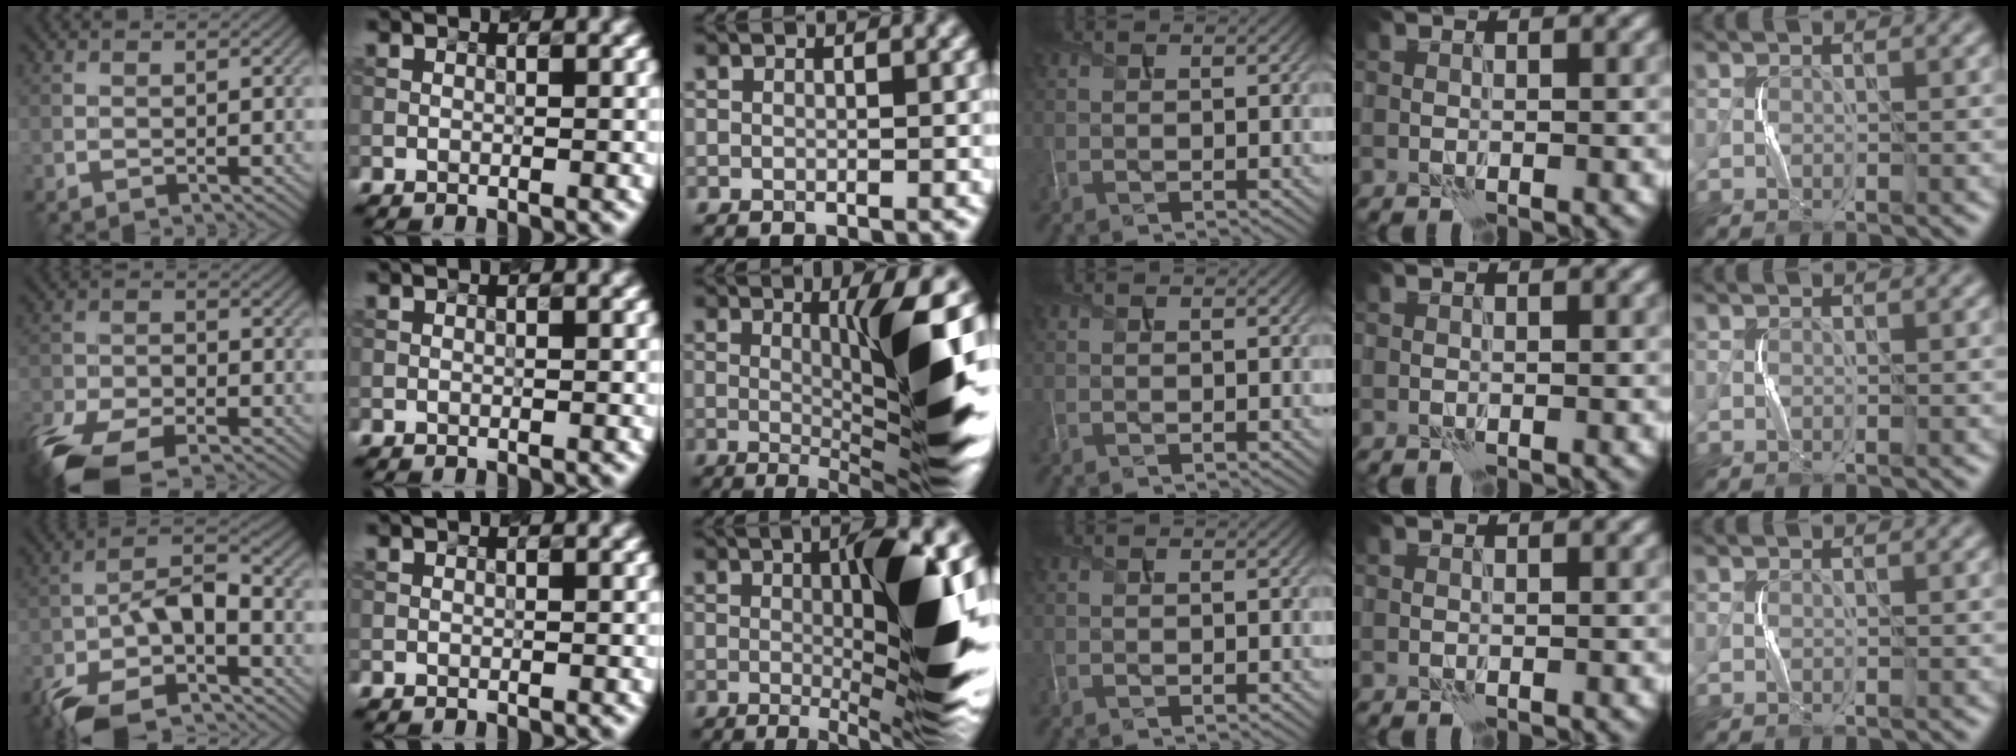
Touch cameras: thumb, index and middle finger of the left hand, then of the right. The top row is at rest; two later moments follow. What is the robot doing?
{"motion": "squeeze", "object": "paper clamp"}